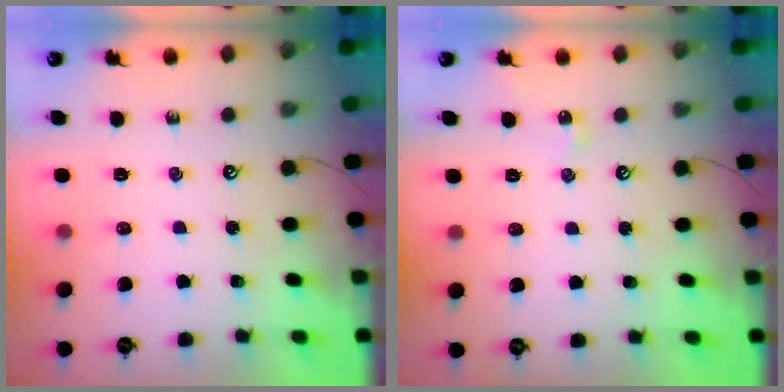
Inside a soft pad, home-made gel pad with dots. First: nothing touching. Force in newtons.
{"total": 4.3, "press": 4.3, "slide": 0.7}